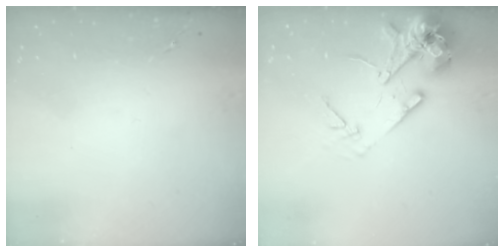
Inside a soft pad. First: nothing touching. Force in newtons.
{"total": 14.9, "press": 14.7, "slide": 2.3}